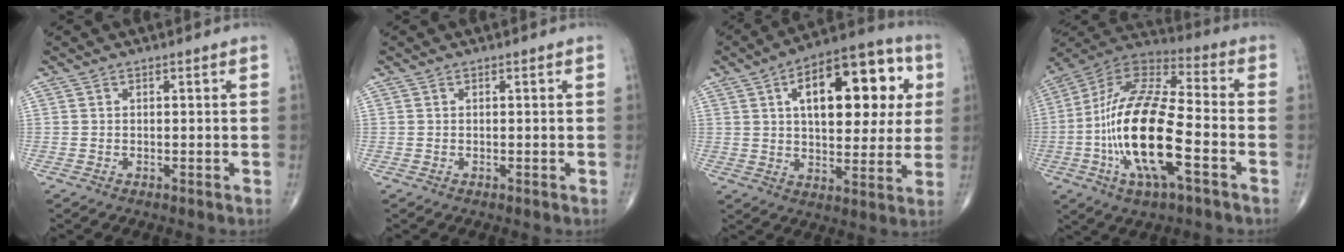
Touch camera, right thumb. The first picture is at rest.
{"total": 0.0}
{"total": 21.3, "force": [5.8, 10.6, 17.6], "torque": [-0.212, 0.009, 0.078]}
{"total": 22.2, "force": [-5.7, 7.9, 20.0], "torque": [-0.398, 0.031, -0.099]}